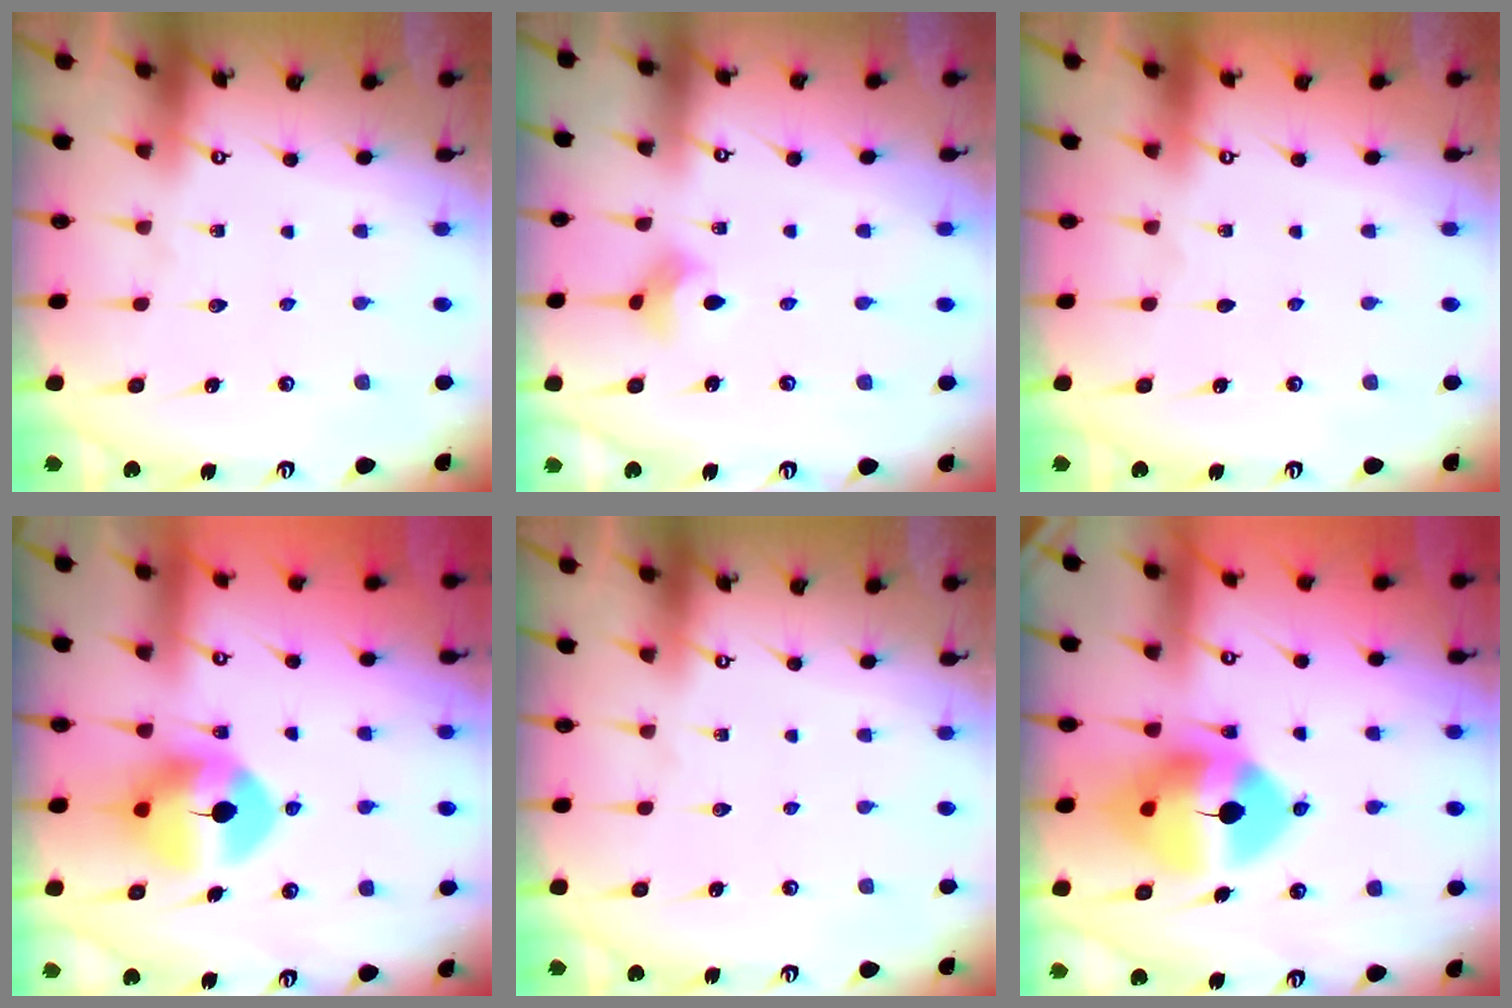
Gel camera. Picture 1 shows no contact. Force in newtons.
{"total": 3.6, "press": 3.6, "slide": 0.4}
{"total": 0.0}
{"total": 10.0, "press": 9.9, "slide": 1.5}
{"total": 0.0}
{"total": 13.1, "press": 13.0, "slide": 1.9}